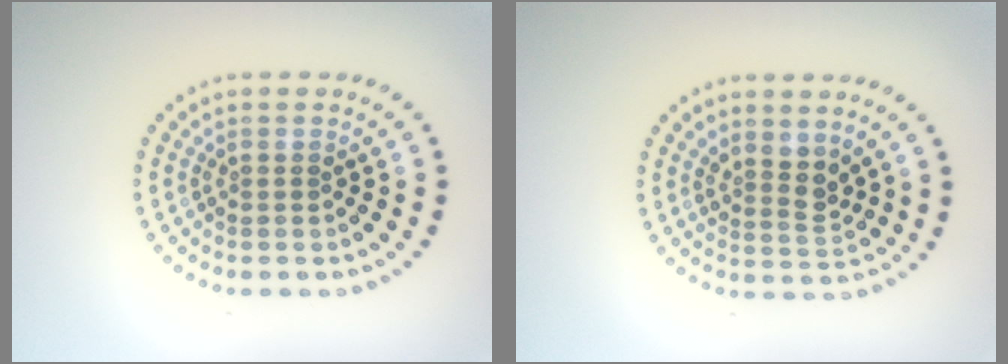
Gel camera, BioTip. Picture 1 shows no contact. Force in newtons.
{"total": 2.2, "press": 1.7, "slide": 1.4}